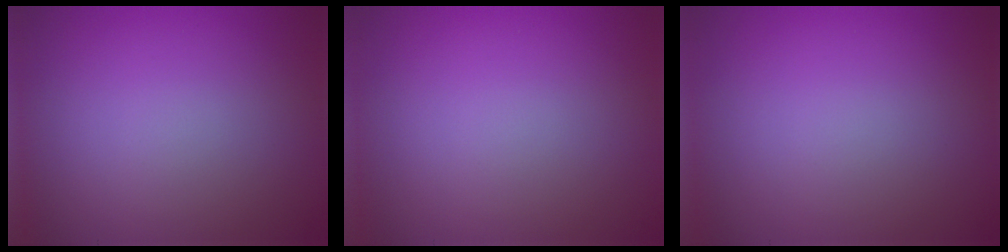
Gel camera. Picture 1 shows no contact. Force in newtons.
{"total": 0.0}
{"total": 0.0}